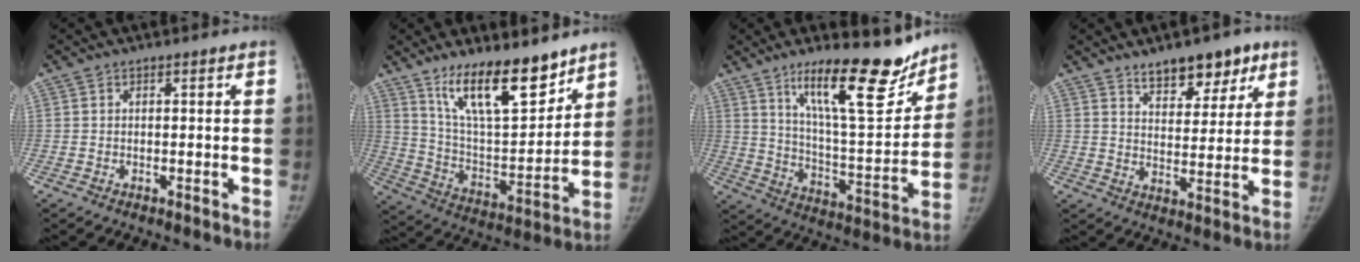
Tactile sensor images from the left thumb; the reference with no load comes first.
{"total": 18.0, "force": [12.7, 5.9, 11.3], "torque": [-0.145, -0.085, 0.229]}
{"total": 19.9, "force": [14.0, 5.2, 13.2], "torque": [-0.164, -0.095, 0.231]}
{"total": 10.9, "force": [7.3, 5.2, 6.3], "torque": [-0.054, -0.041, 0.113]}